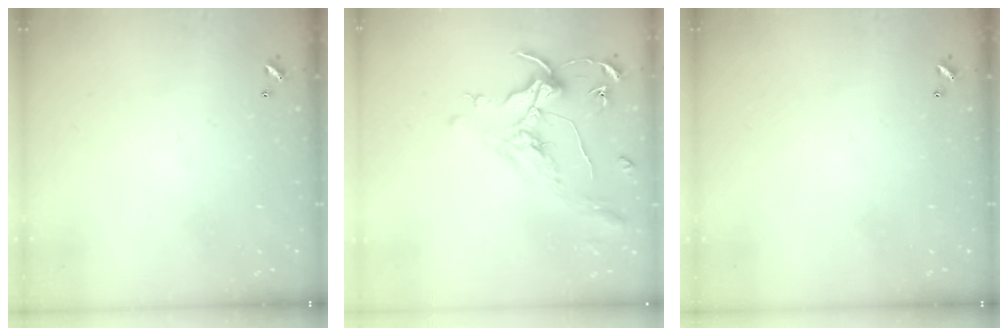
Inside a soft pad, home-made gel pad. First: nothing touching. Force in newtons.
{"total": 1.6, "press": 1.4, "slide": 0.7}
{"total": 0.0}